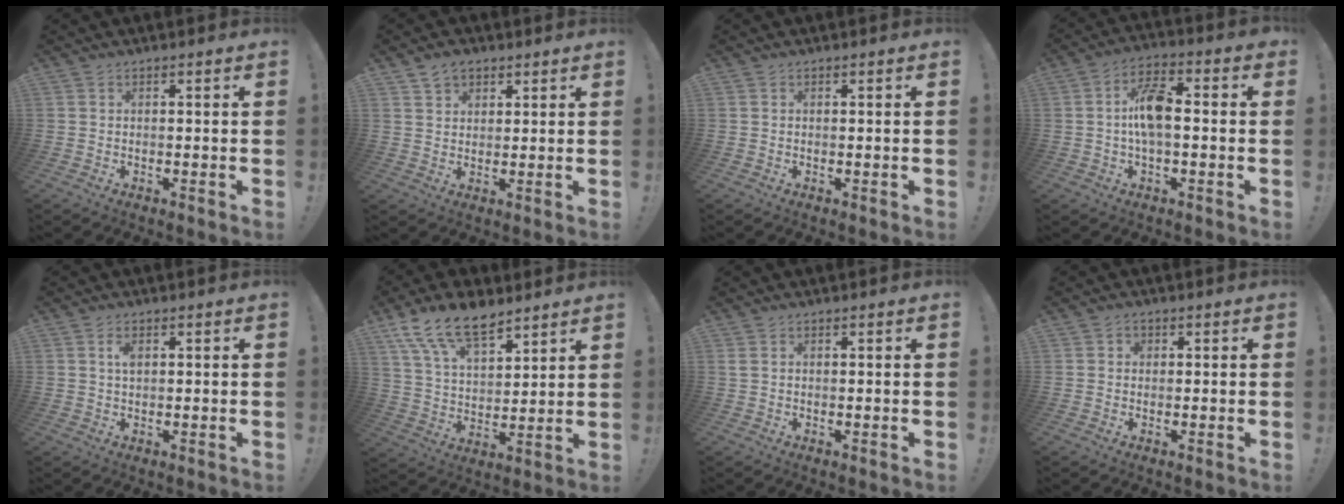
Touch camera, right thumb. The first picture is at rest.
{"total": 4.8, "force": [3.4, 3.2, 1.4], "torque": [-0.017, -0.015, 0.062]}
{"total": 0.0}
{"total": 11.0, "force": [-0.2, 5.5, 9.5], "torque": [-0.163, 0.017, -0.004]}
{"total": 2.5, "force": [0.8, 1.2, 2.0], "torque": [-0.027, -0.003, 0.011]}
{"total": 15.4, "force": [11.0, 6.8, 8.3], "torque": [-0.150, -0.067, 0.203]}
{"total": 1.0, "force": [0.6, 0.4, 0.7], "torque": [-0.007, -0.002, 0.009]}
{"total": 1.4, "force": [0.1, 1.3, 0.5], "torque": [-0.005, 0.002, 0.001]}